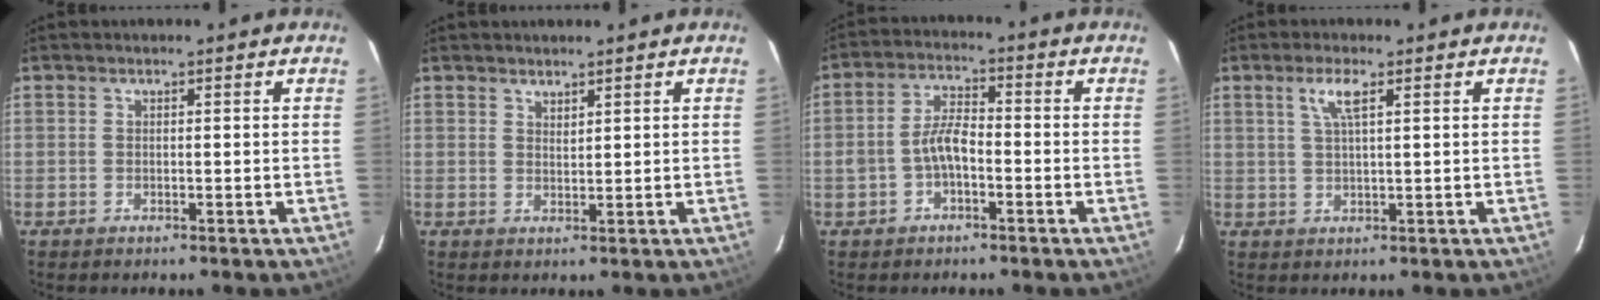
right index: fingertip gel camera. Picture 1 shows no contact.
{"total": 1.6, "force": [1.4, 0.5, 0.4], "torque": [-0.004, 0.001, 0.026]}
{"total": 5.5, "force": [-1.9, 2.6, 4.4], "torque": [-0.090, 0.015, -0.033]}
{"total": 3.7, "force": [1.7, 0.6, 3.2], "torque": [-0.064, 0.005, 0.033]}